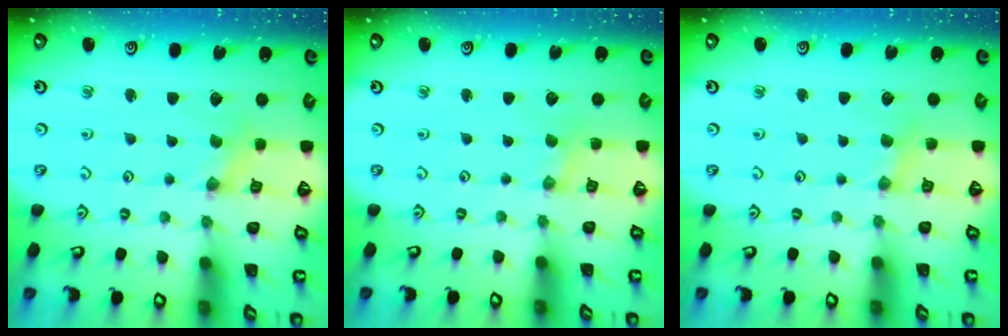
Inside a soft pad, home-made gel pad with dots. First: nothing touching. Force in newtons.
{"total": 0.6, "press": 0.6, "slide": 0.1}
{"total": 3.0, "press": 2.9, "slide": 0.4}